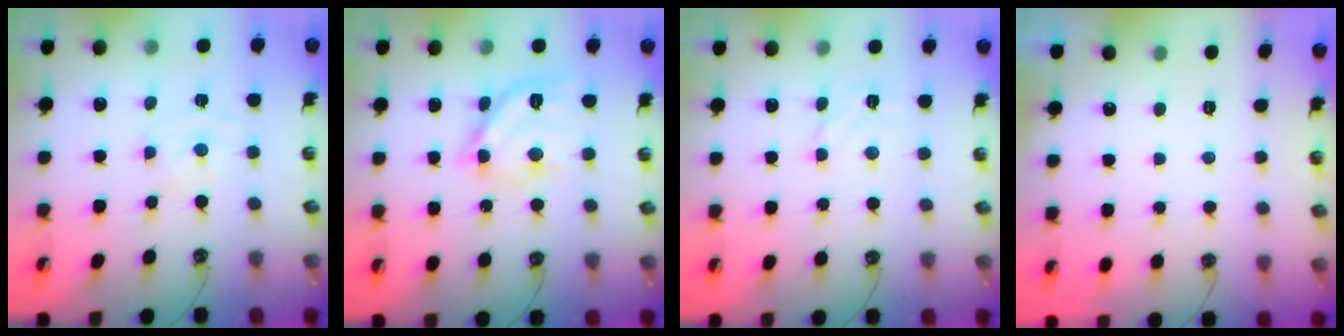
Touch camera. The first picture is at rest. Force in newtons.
{"total": 13.6, "press": 13.6, "slide": 1.0}
{"total": 2.9, "press": 2.9, "slide": 0.2}
{"total": 0.0}